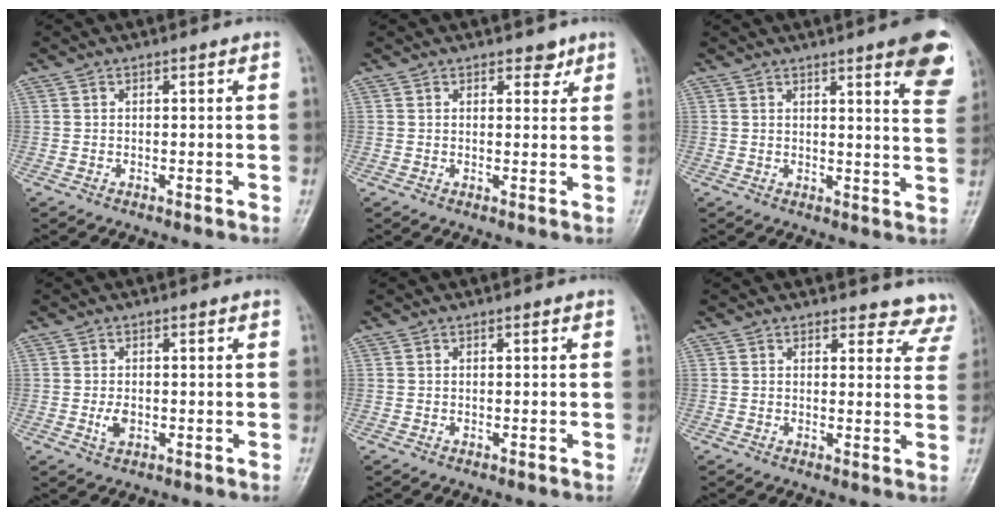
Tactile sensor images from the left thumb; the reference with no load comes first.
{"total": 2.5, "force": [1.7, 1.5, 1.1], "torque": [0.004, -0.009, 0.022]}
{"total": 10.8, "force": [6.5, 1.9, 8.4], "torque": [-0.080, -0.029, 0.067]}
{"total": 2.7, "force": [-0.5, 1.8, 1.9], "torque": [-0.033, -0.002, -0.008]}
{"total": 0.0}
{"total": 7.7, "force": [7.2, 2.9, -0.2], "torque": [0.059, -0.038, 0.048]}